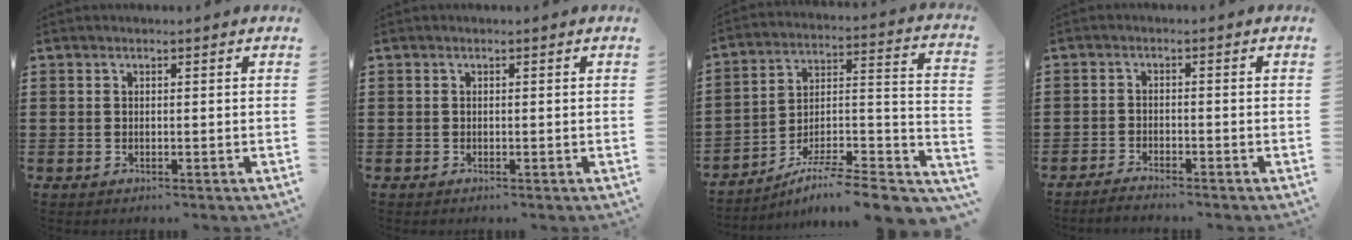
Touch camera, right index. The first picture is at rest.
{"total": 0.0}
{"total": 7.1, "force": [-5.6, 0.3, 4.3], "torque": [-0.065, -0.008, -0.111]}
{"total": 1.8, "force": [-1.8, -0.1, 0.1], "torque": [-0.006, 0.002, -0.037]}